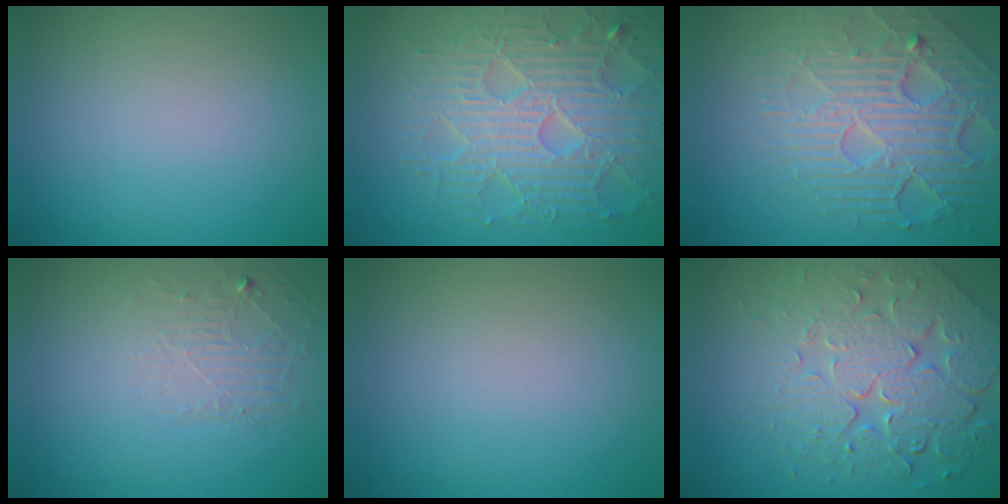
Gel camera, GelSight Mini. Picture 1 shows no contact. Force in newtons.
{"total": 7.0, "press": 5.7, "slide": 4.0}
{"total": 8.0, "press": 5.6, "slide": 5.7}
{"total": 1.8, "press": 0.4, "slide": 1.8}
{"total": 0.0}
{"total": 8.0, "press": 5.7, "slide": 5.5}